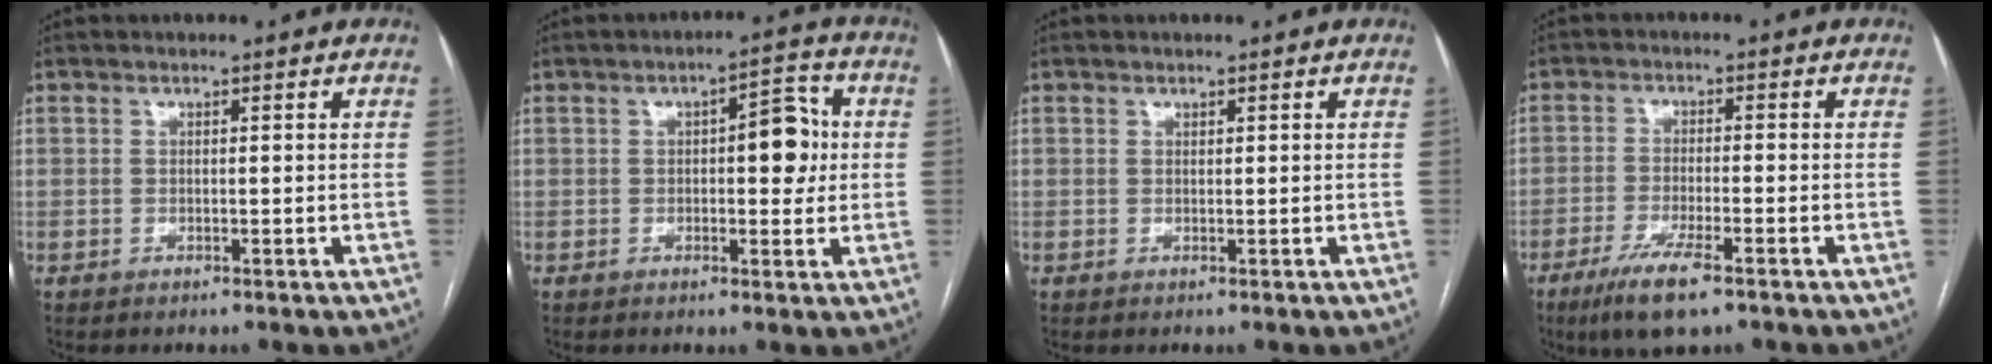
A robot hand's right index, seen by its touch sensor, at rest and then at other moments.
{"total": 6.5, "force": [0.6, 2.6, 6.0], "torque": [-0.076, 0.020, 0.008]}
{"total": 0.0}
{"total": 7.5, "force": [-4.8, 0.9, 5.7], "torque": [-0.109, -0.017, -0.081]}